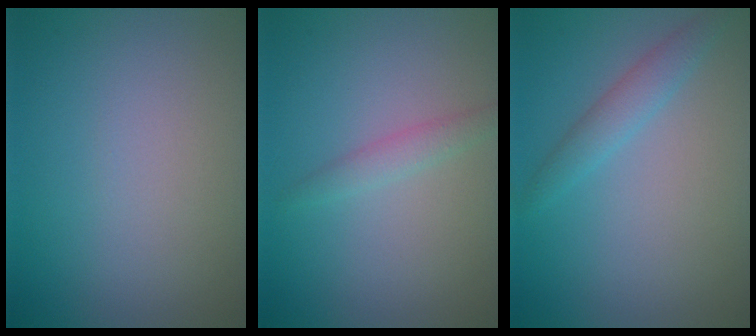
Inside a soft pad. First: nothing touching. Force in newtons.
{"total": 1.4, "press": 1.4, "slide": 0.1}
{"total": 1.9, "press": 1.9, "slide": 0.1}